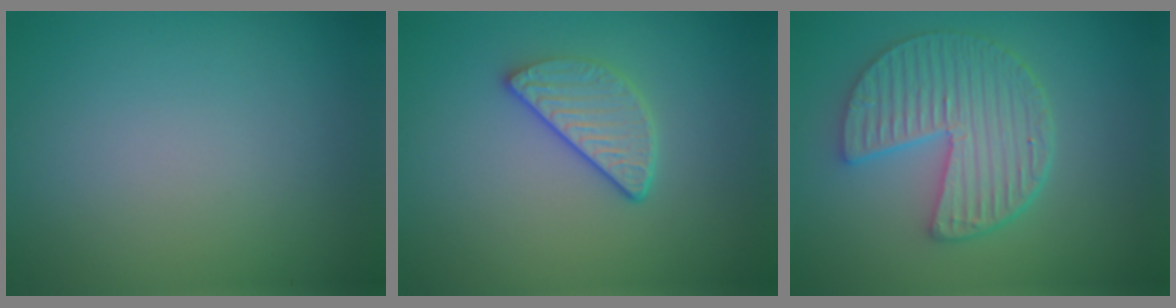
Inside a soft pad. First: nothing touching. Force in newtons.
{"total": 3.1, "press": 2.4, "slide": 1.9}
{"total": 5.7, "press": 4.7, "slide": 3.3}